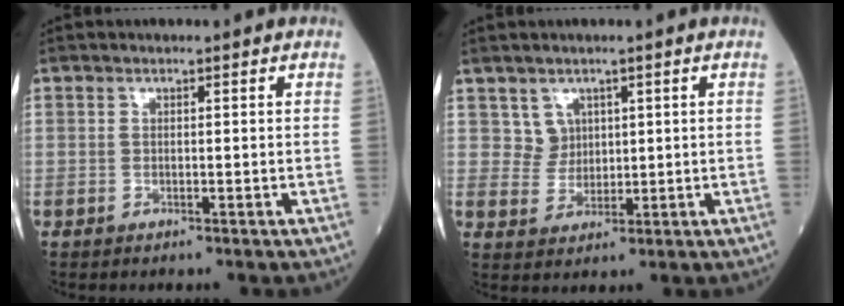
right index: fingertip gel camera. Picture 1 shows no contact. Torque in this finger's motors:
{"motor_torque": [-0.03, 0.13, -0.02, -0.03]}